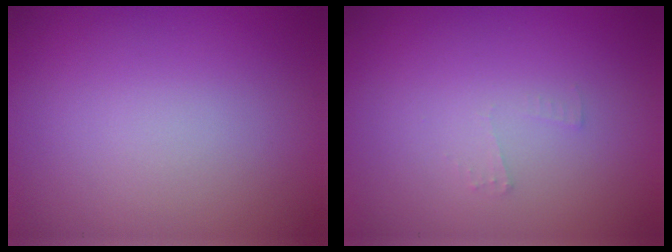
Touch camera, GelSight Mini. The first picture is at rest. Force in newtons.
{"total": 0.7, "press": 0.7, "slide": 0.1}